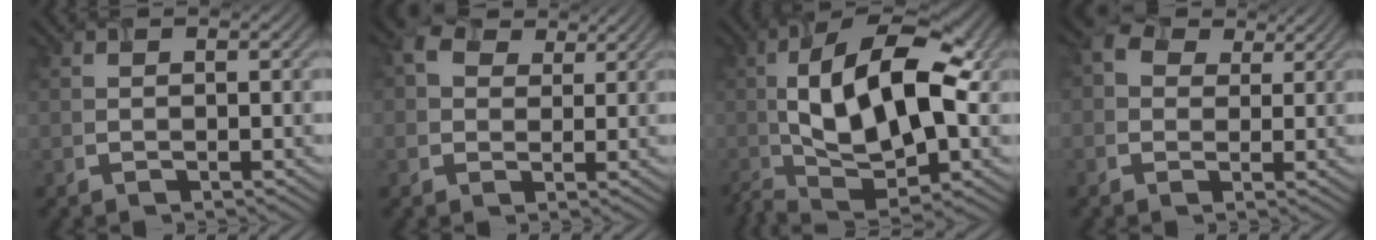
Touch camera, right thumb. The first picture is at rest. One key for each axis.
{"total": 2.9, "fx": 1.3, "fy": 2.5, "fz": 0.7, "tx": -0.022, "ty": 0.002, "tz": 0.028}
{"total": 14.5, "fx": -0.4, "fy": 6.8, "fz": 12.8, "tx": -0.230, "ty": 0.008, "tz": -0.006}
{"total": 2.5, "fx": 0.9, "fy": 2.3, "fz": 0.6, "tx": -0.014, "ty": 0.001, "tz": 0.014}